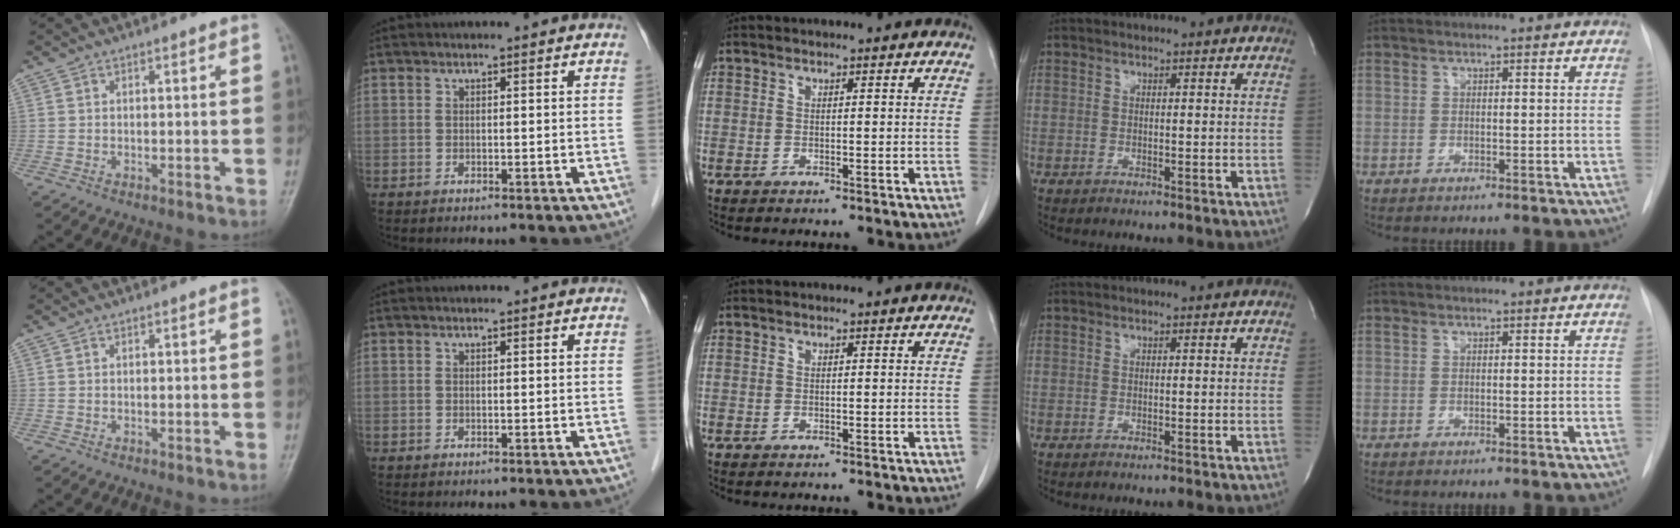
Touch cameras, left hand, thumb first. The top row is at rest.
{}